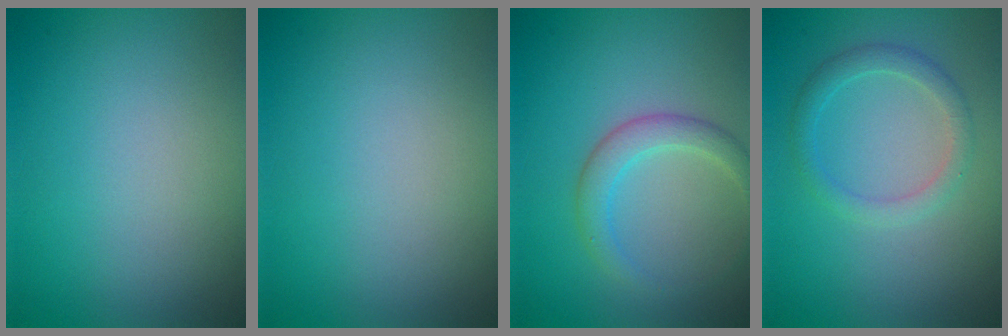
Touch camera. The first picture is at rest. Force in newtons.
{"total": 0.0}
{"total": 2.5, "press": 2.5, "slide": 0.1}
{"total": 2.0, "press": 2.0, "slide": 0.1}